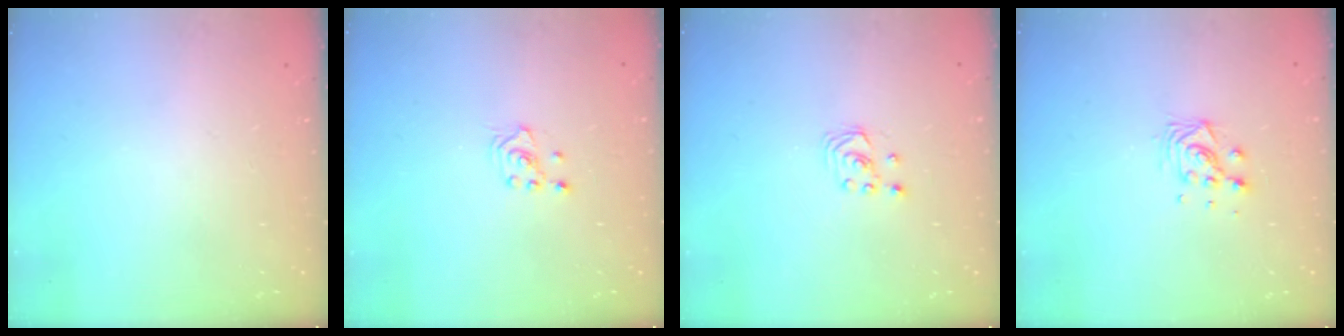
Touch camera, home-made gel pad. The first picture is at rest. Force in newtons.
{"total": 2.1, "press": 2.1, "slide": 0.1}
{"total": 1.9, "press": 1.9, "slide": 0.2}
{"total": 7.3, "press": 7.3, "slide": 0.5}